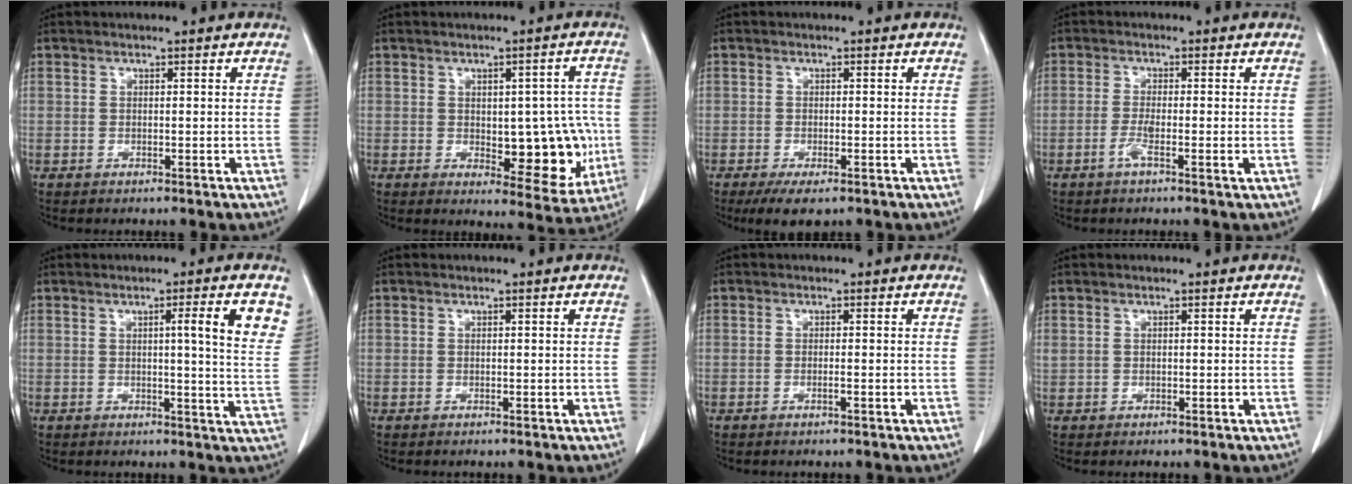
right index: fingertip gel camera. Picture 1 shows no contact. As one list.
[{"total": 10.8, "force": [-1.2, 5.0, 9.5], "torque": [-0.099, 0.007, 0.000]}, {"total": 3.9, "force": [-2.4, 1.5, 2.6], "torque": [-0.044, -0.006, -0.033]}, {"total": 2.7, "force": [-1.1, 0.0, 2.5], "torque": [-0.047, -0.003, -0.025]}, {"total": 7.9, "force": [3.1, -0.3, 7.2], "torque": [-0.079, -0.007, 0.033]}, {"total": 0.0}, {"total": 0.7, "force": [-0.3, -0.1, 0.6], "torque": [-0.012, 0.000, -0.005]}, {"total": 0.7, "force": [0.4, 0.4, 0.4], "torque": [-0.015, 0.011, 0.014]}]